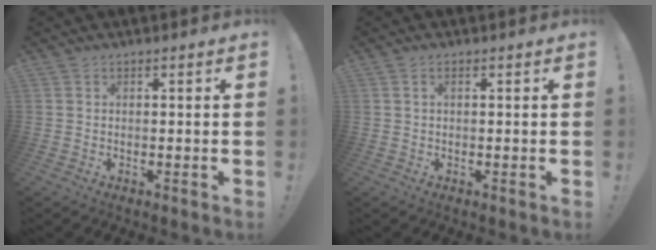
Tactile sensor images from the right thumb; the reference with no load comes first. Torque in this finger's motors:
{"motor_torque": [-0.04, -0.18, 0.02, -0.09, 0.05]}